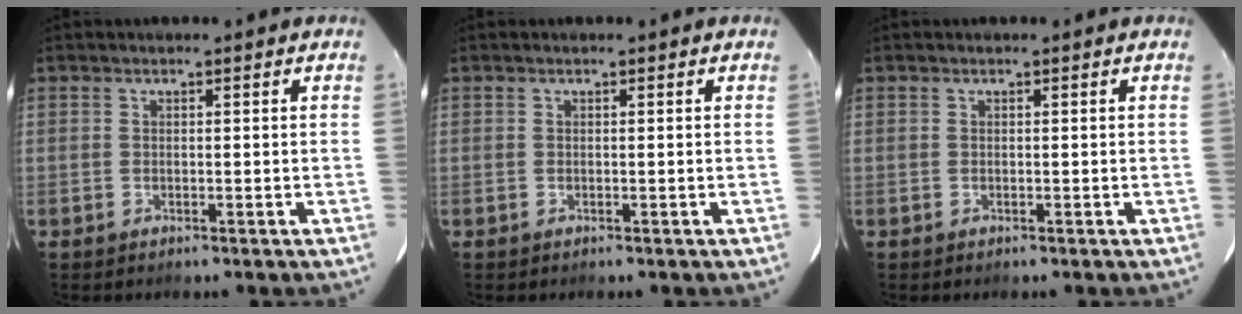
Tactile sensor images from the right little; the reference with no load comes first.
{"total": 0.0}
{"total": 0.0}